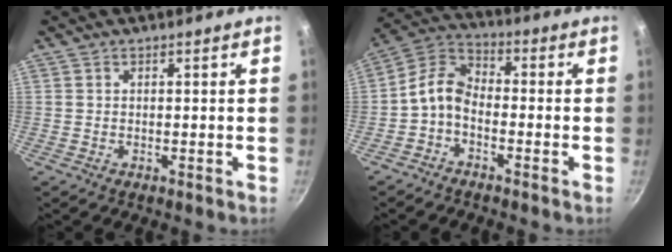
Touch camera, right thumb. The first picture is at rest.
{"total": 7.0, "force": [-2.6, 4.3, 5.0], "torque": [-0.102, 0.047, -0.065]}